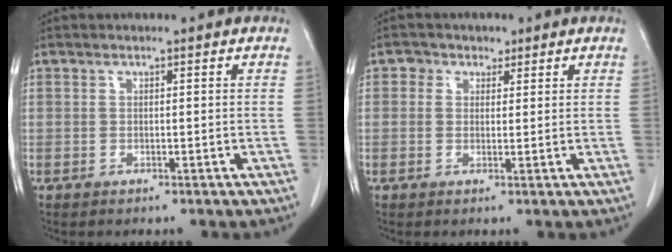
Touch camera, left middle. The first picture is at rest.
{"total": 2.4, "force": [1.2, 2.1, 0.4], "torque": [-0.004, 0.006, 0.014]}